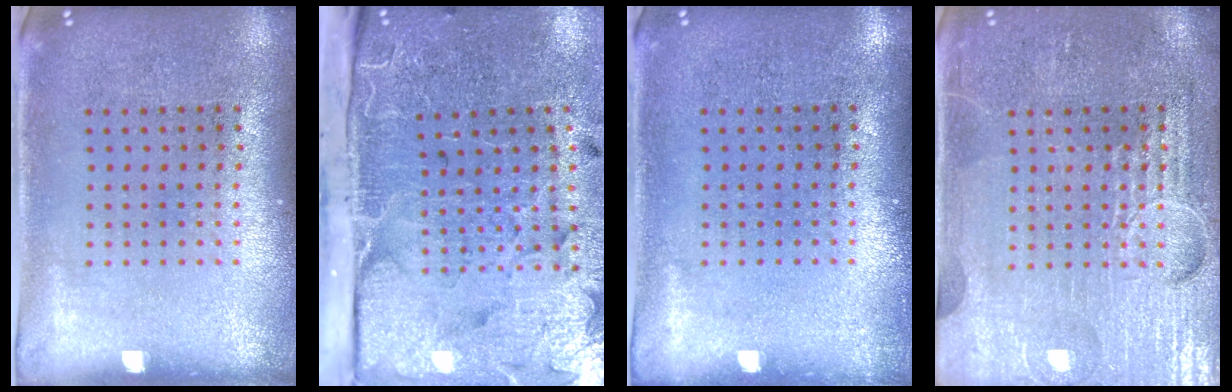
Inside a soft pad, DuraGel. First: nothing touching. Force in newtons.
{"total": 5.1, "press": 3.9, "slide": 3.3}
{"total": 0.6, "press": 0.6, "slide": 0.1}
{"total": 4.0, "press": 4.0, "slide": 0.3}